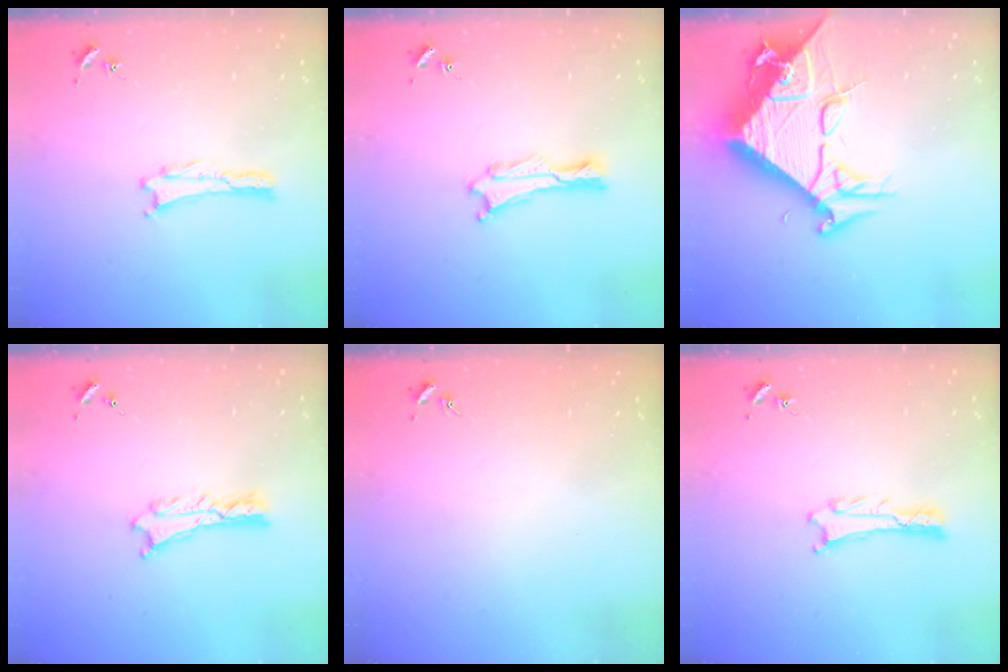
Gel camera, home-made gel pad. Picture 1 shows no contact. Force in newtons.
{"total": 0.8, "press": 0.7, "slide": 0.2}
{"total": 17.0, "press": 16.9, "slide": 1.6}
{"total": 0.7, "press": 0.6, "slide": 0.2}
{"total": 0.0}
{"total": 0.6, "press": 0.6, "slide": 0.1}